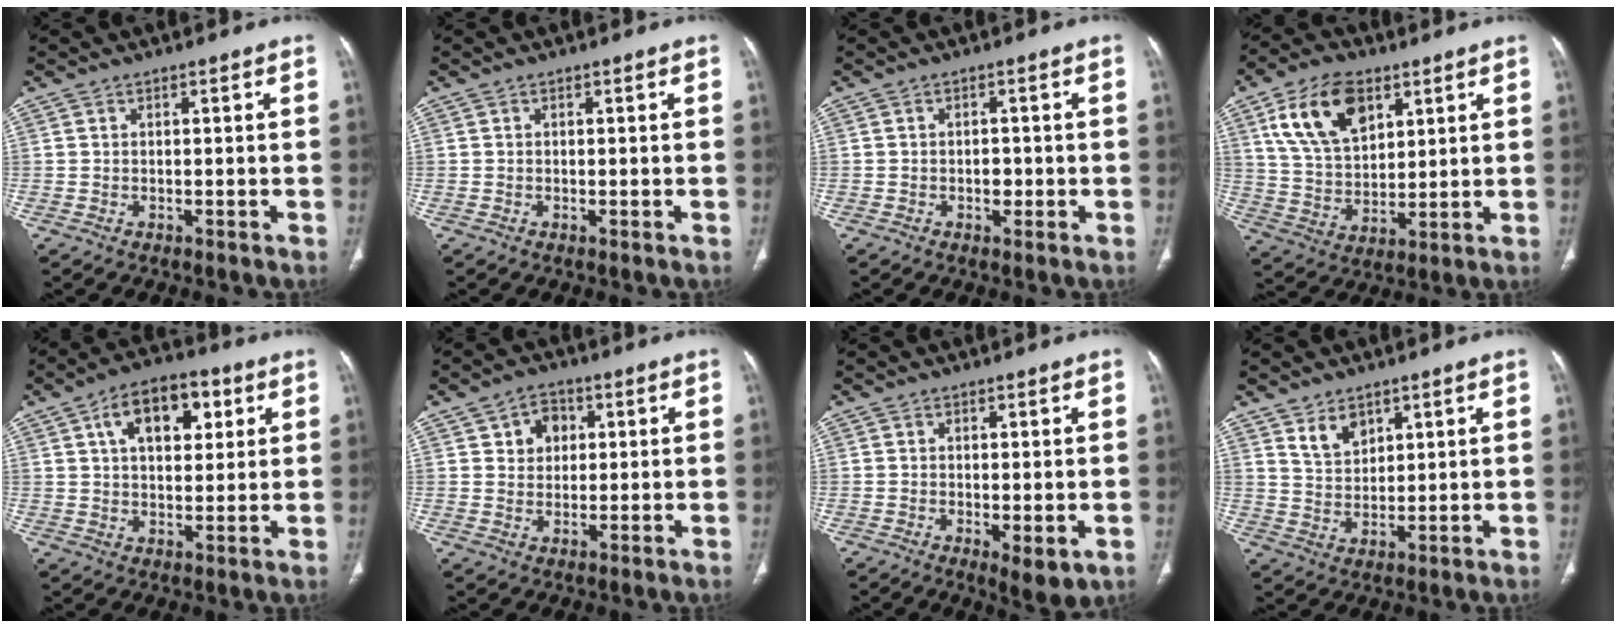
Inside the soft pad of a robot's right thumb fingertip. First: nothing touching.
{"total": 0.0}
{"total": 2.1, "force": [-0.5, 1.5, 1.4], "torque": [-0.010, 0.005, -0.005]}
{"total": 15.2, "force": [7.2, 9.1, 9.9], "torque": [-0.153, -0.020, 0.139]}
{"total": 12.6, "force": [4.7, 7.3, 9.2], "torque": [-0.109, 0.003, 0.073]}
{"total": 5.7, "force": [1.9, 4.6, 2.8], "torque": [-0.015, -0.002, 0.028]}
{"total": 5.0, "force": [-1.2, 1.8, 4.5], "torque": [-0.071, -0.016, -0.013]}
{"total": 5.2, "force": [3.4, 3.2, 2.3], "torque": [-0.020, -0.028, 0.072]}